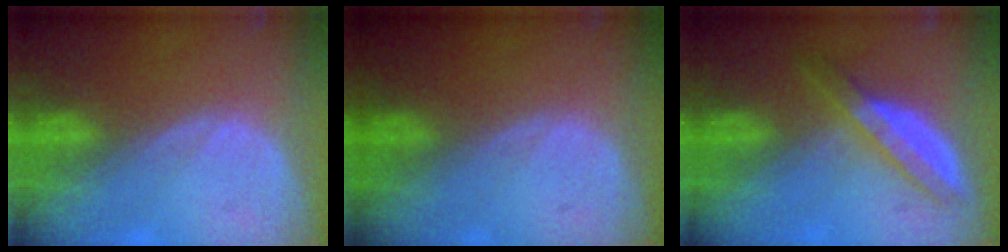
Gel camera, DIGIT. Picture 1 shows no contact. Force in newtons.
{"total": 0.0}
{"total": 5.9, "press": 5.2, "slide": 2.8}